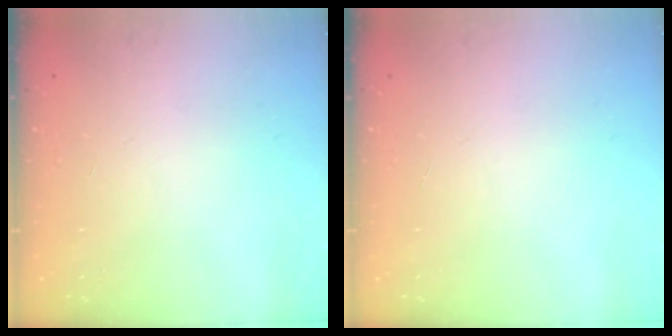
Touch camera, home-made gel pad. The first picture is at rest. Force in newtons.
{"total": 0.0}